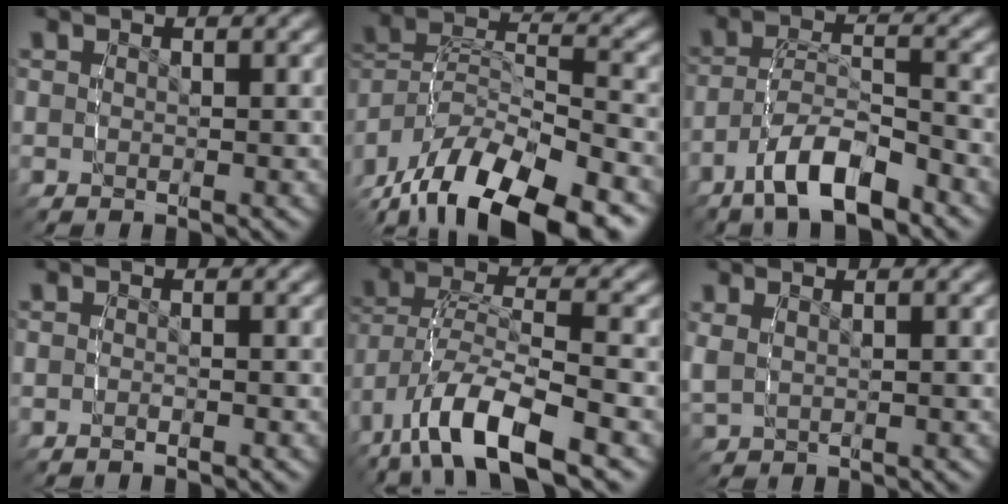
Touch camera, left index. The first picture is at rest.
{"total": 9.4, "force": [-4.0, 6.2, 5.9], "torque": [-0.127, -0.025, -0.054]}
{"total": 5.1, "force": [-3.4, 2.3, 3.0], "torque": [-0.055, 0.001, -0.059]}
{"total": 0.8, "force": [-0.8, -0.1, -0.1], "torque": [-0.006, 0.002, -0.016]}
{"total": 5.9, "force": [-2.4, 2.6, 4.7], "torque": [-0.106, -0.017, -0.026]}
{"total": 1.2, "force": [1.0, 0.5, 0.6], "torque": [-0.023, 0.001, 0.027]}